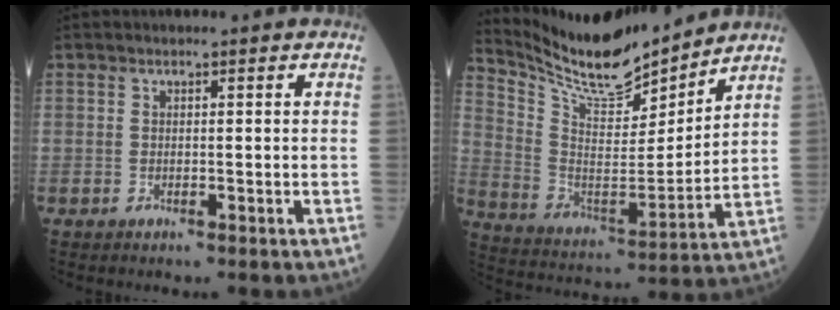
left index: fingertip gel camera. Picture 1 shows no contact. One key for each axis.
{"total": 15.0, "fx": 14.0, "fy": 2.1, "fz": 5.0, "tx": -0.109, "ty": -0.005, "tz": 0.258}